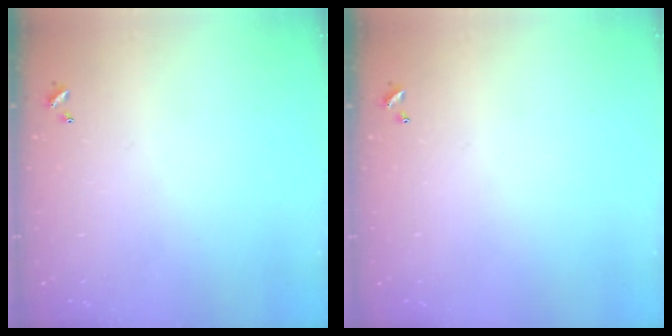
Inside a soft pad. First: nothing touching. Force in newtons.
{"total": 0.0}